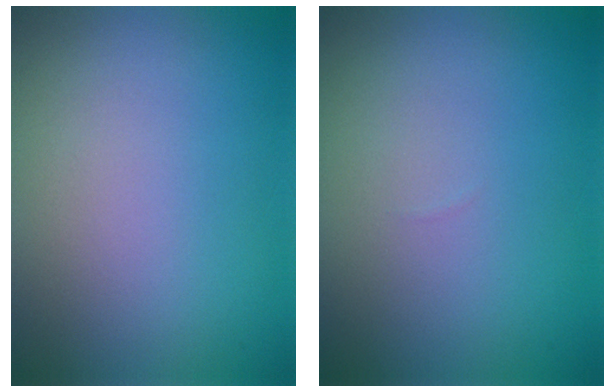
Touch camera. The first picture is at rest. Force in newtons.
{"total": 0.0}